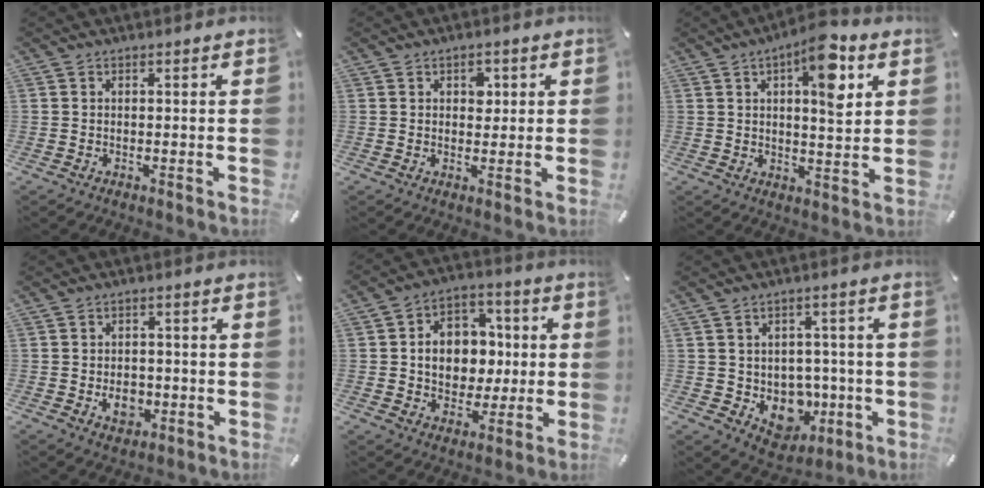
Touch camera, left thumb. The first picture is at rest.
{"total": 3.2, "force": [0.9, 2.4, 1.9], "torque": [-0.002, -0.007, 0.004]}
{"total": 10.9, "force": [4.9, 3.9, 8.9], "torque": [-0.122, -0.021, 0.075]}
{"total": 5.4, "force": [-1.2, 4.2, 3.1], "torque": [-0.044, -0.001, -0.021]}
{"total": 11.2, "force": [0.0, 9.7, 5.7], "torque": [-0.090, 0.012, 0.005]}
{"total": 9.4, "force": [-0.8, 8.7, 3.7], "torque": [-0.045, -0.009, 0.001]}